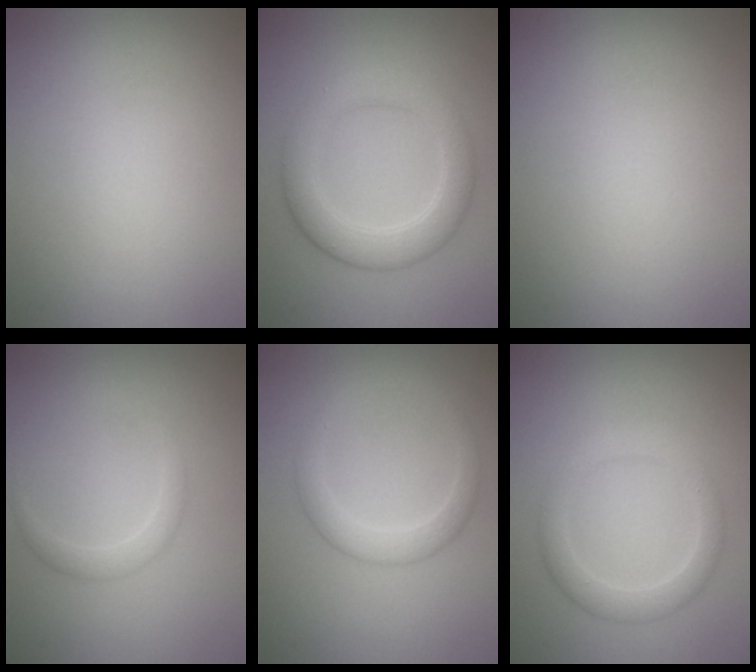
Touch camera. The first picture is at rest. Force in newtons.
{"total": 4.5, "press": 4.5, "slide": 0.4}
{"total": 0.0}
{"total": 1.6, "press": 1.6, "slide": 0.1}
{"total": 2.3, "press": 2.3, "slide": 0.1}
{"total": 2.6, "press": 2.6, "slide": 0.1}